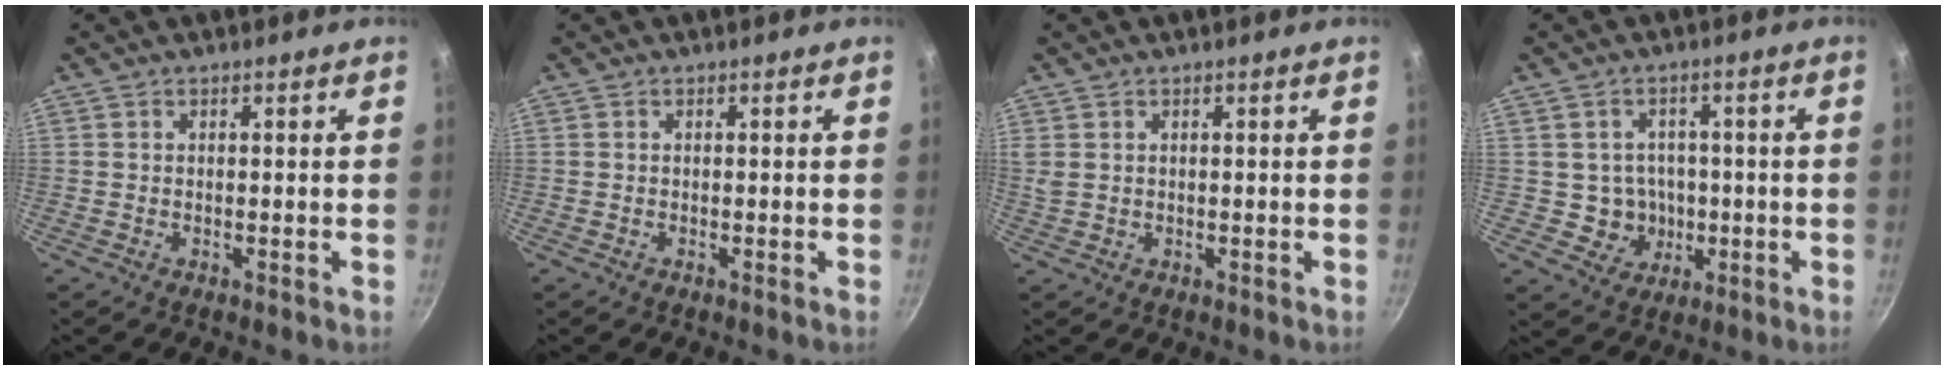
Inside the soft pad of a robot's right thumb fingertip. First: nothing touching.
{"total": 0.0}
{"total": 1.6, "force": [0.6, 1.1, 0.9], "torque": [-0.016, 0.002, 0.015]}
{"total": 6.2, "force": [-0.7, 6.0, 1.5], "torque": [0.007, 0.014, -0.002]}